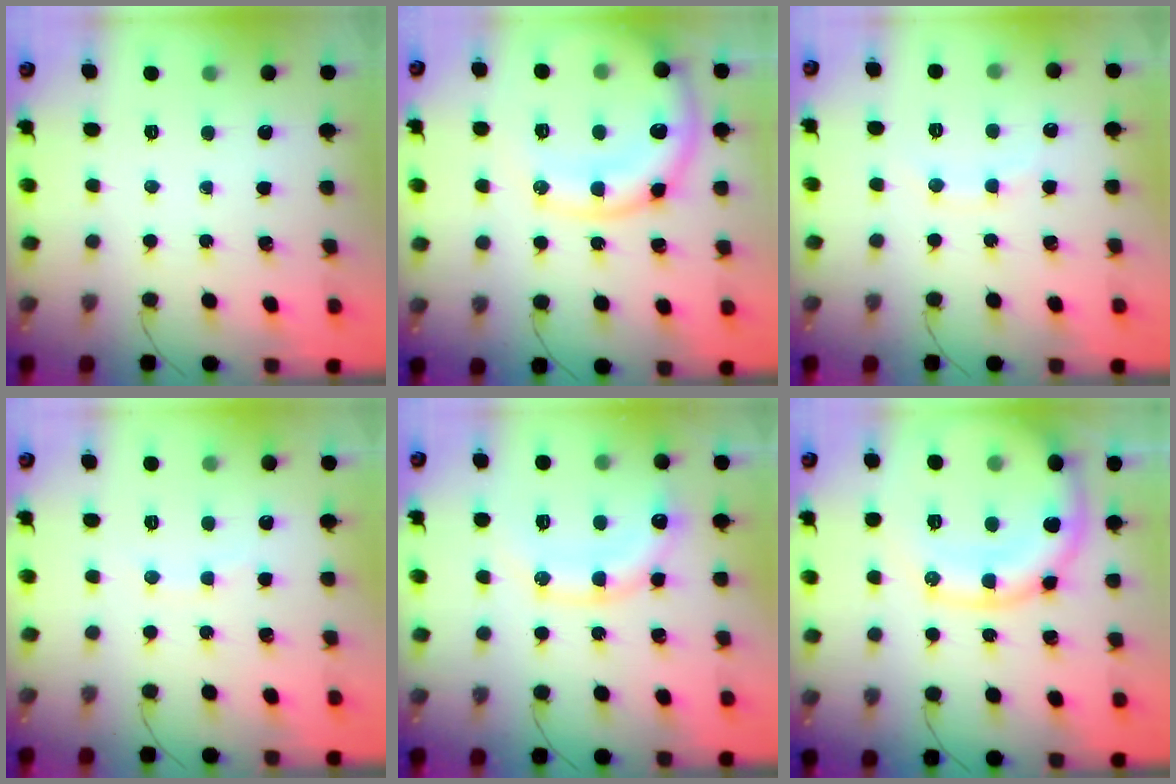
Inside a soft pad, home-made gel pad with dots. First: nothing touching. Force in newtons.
{"total": 15.4, "press": 15.3, "slide": 2.2}
{"total": 5.1, "press": 4.9, "slide": 1.3}
{"total": 3.2, "press": 3.0, "slide": 1.0}
{"total": 14.4, "press": 14.3, "slide": 1.9}
{"total": 17.1, "press": 17.1, "slide": 0.9}